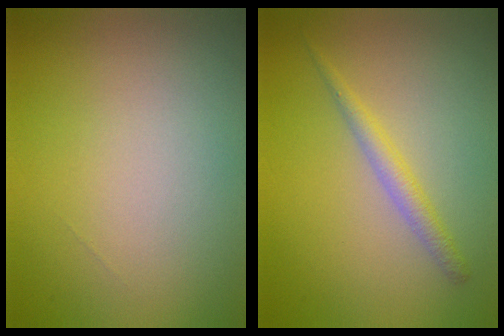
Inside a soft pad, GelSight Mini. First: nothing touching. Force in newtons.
{"total": 1.7, "press": 1.7, "slide": 0.1}